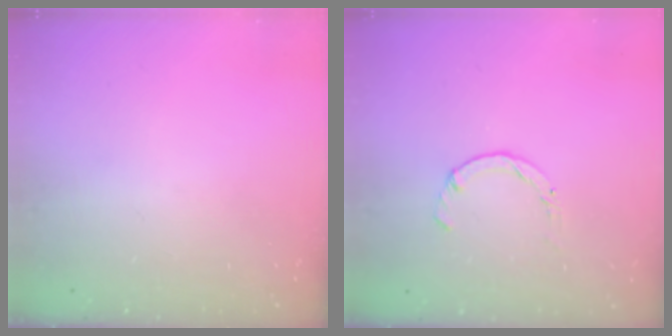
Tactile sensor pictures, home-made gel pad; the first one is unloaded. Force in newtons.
{"total": 0.0}